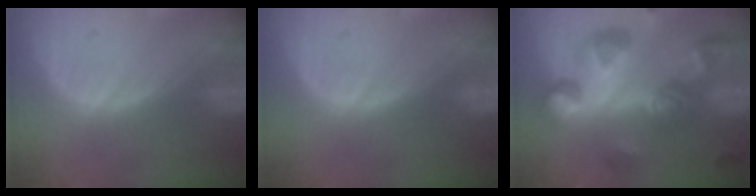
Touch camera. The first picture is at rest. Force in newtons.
{"total": 0.0}
{"total": 11.2, "press": 10.1, "slide": 5.0}